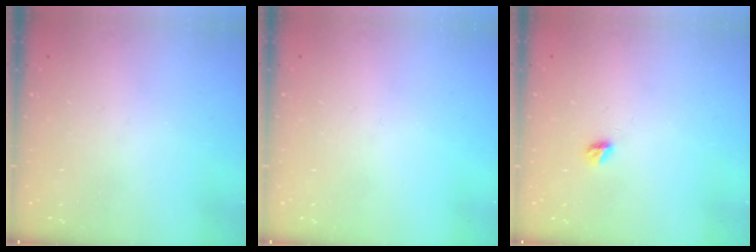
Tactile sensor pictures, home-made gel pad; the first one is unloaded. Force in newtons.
{"total": 0.0}
{"total": 4.9, "press": 4.9, "slide": 0.5}